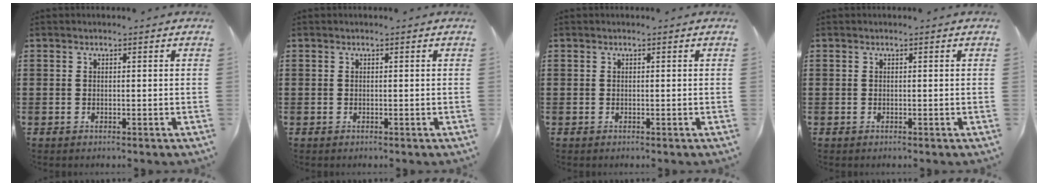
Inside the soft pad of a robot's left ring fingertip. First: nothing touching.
{"total": 0.0}
{"total": 0.0}
{"total": 0.0}